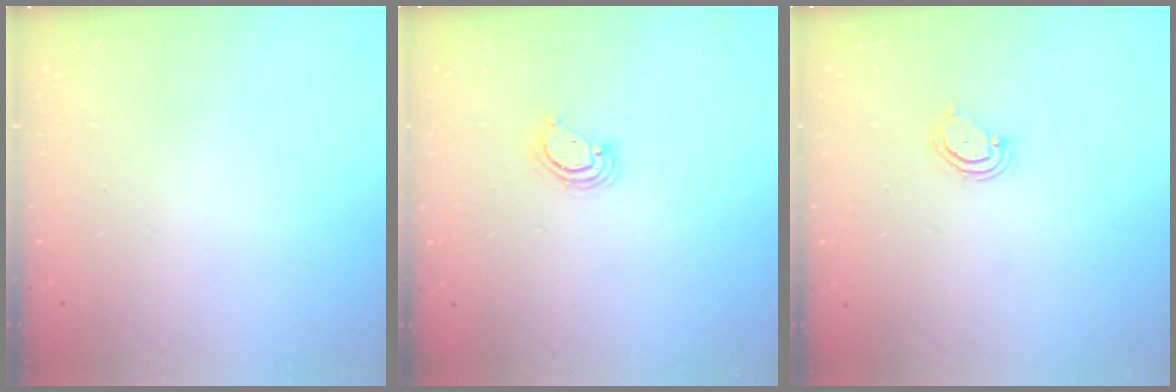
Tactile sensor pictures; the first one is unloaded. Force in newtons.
{"total": 3.7, "press": 3.7, "slide": 0.4}
{"total": 3.8, "press": 3.8, "slide": 0.5}